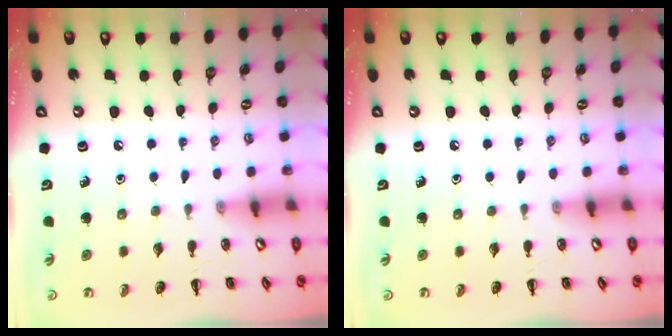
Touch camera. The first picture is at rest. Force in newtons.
{"total": 0.0}